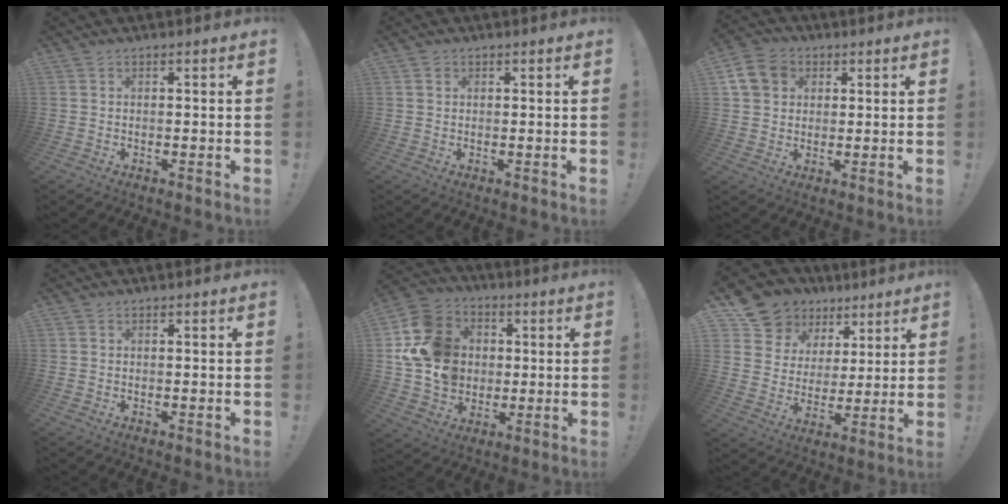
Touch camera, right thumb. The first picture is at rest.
{"total": 0.9, "force": [0.5, 0.8, 0.1], "torque": [0.002, 0.000, 0.009]}
{"total": 10.0, "force": [3.6, 8.1, 4.5], "torque": [-0.080, -0.005, 0.075]}
{"total": 0.0}
{"total": 17.2, "force": [1.6, 14.9, 8.5], "torque": [-0.145, 0.007, 0.046]}
{"total": 11.8, "force": [7.7, 8.5, 2.5], "torque": [-0.048, -0.061, 0.156]}